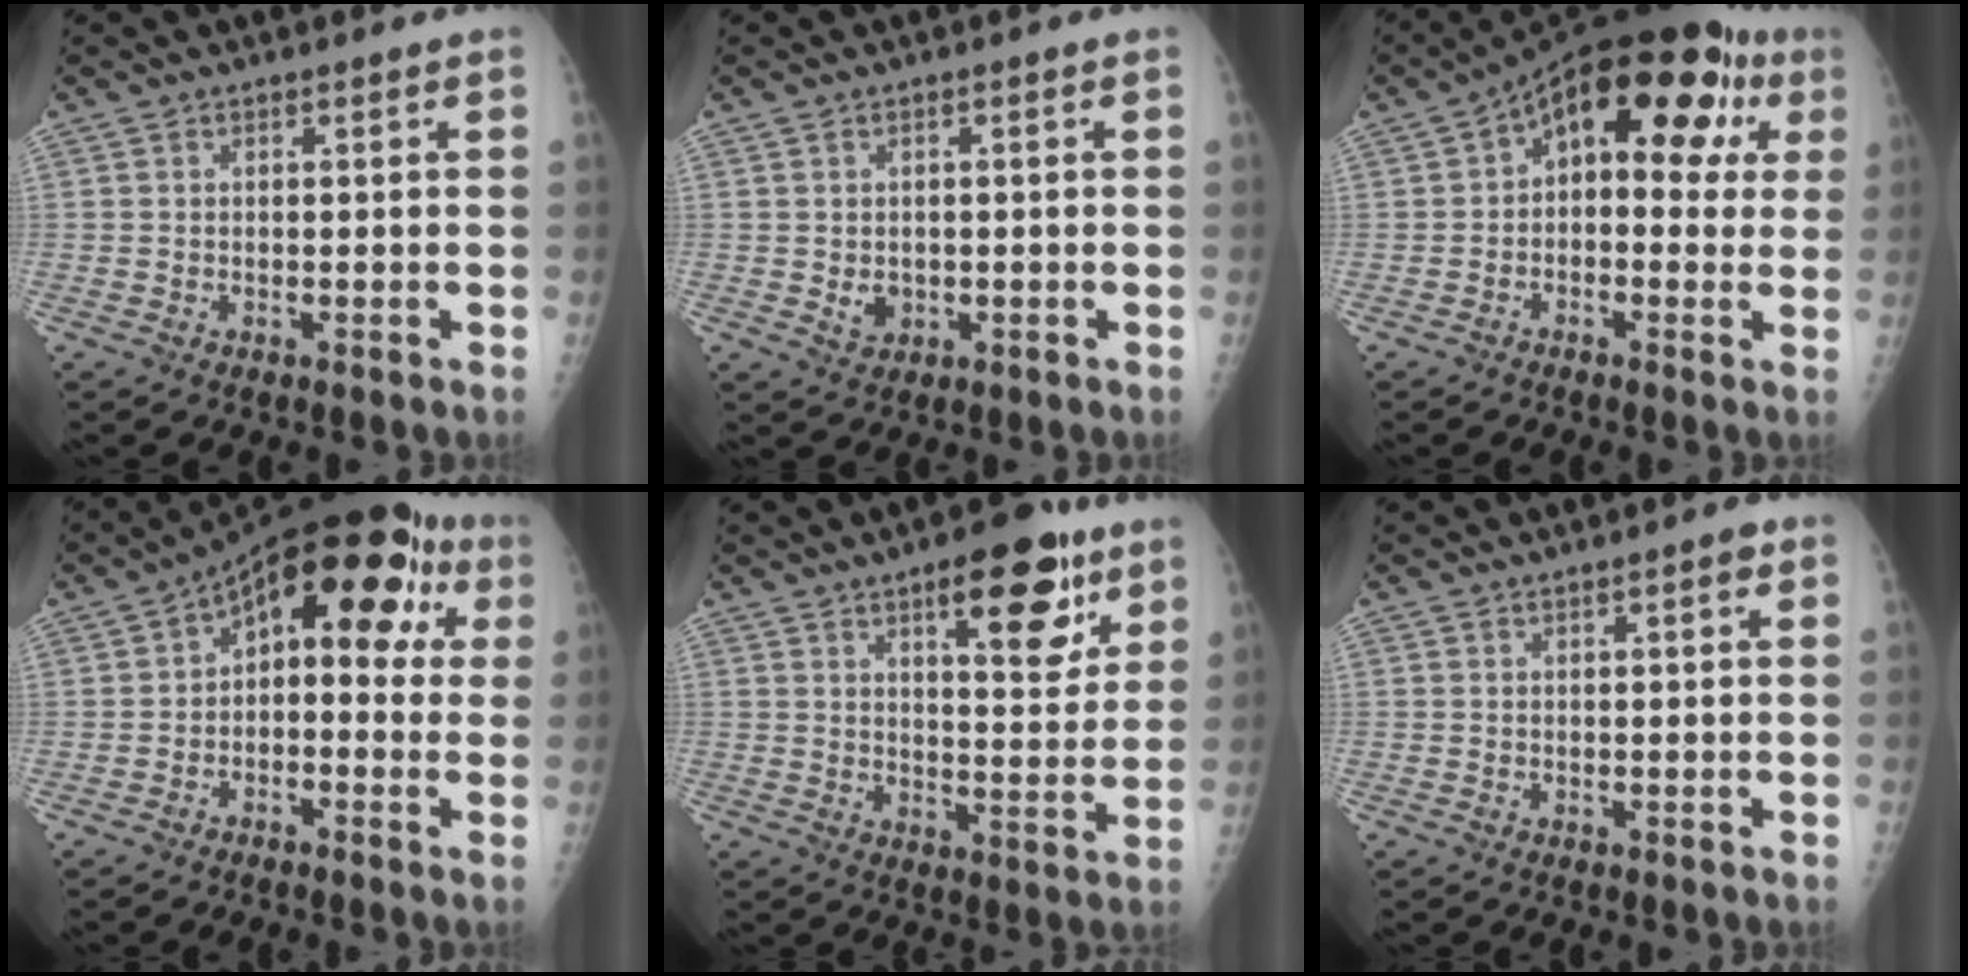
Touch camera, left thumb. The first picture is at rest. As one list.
[{"total": 2.9, "force": [-0.3, 2.4, 1.6], "torque": [-0.015, 0.000, 0.004]}, {"total": 17.4, "force": [4.6, 9.5, 13.9], "torque": [-0.138, 0.035, 0.046]}, {"total": 15.0, "force": [3.3, 8.0, 12.2], "torque": [-0.116, 0.048, 0.031]}, {"total": 14.1, "force": [7.6, 5.2, 10.7], "torque": [-0.109, -0.034, 0.103]}, {"total": 1.9, "force": [0.9, 0.4, 1.6], "torque": [-0.021, 0.000, 0.010]}]